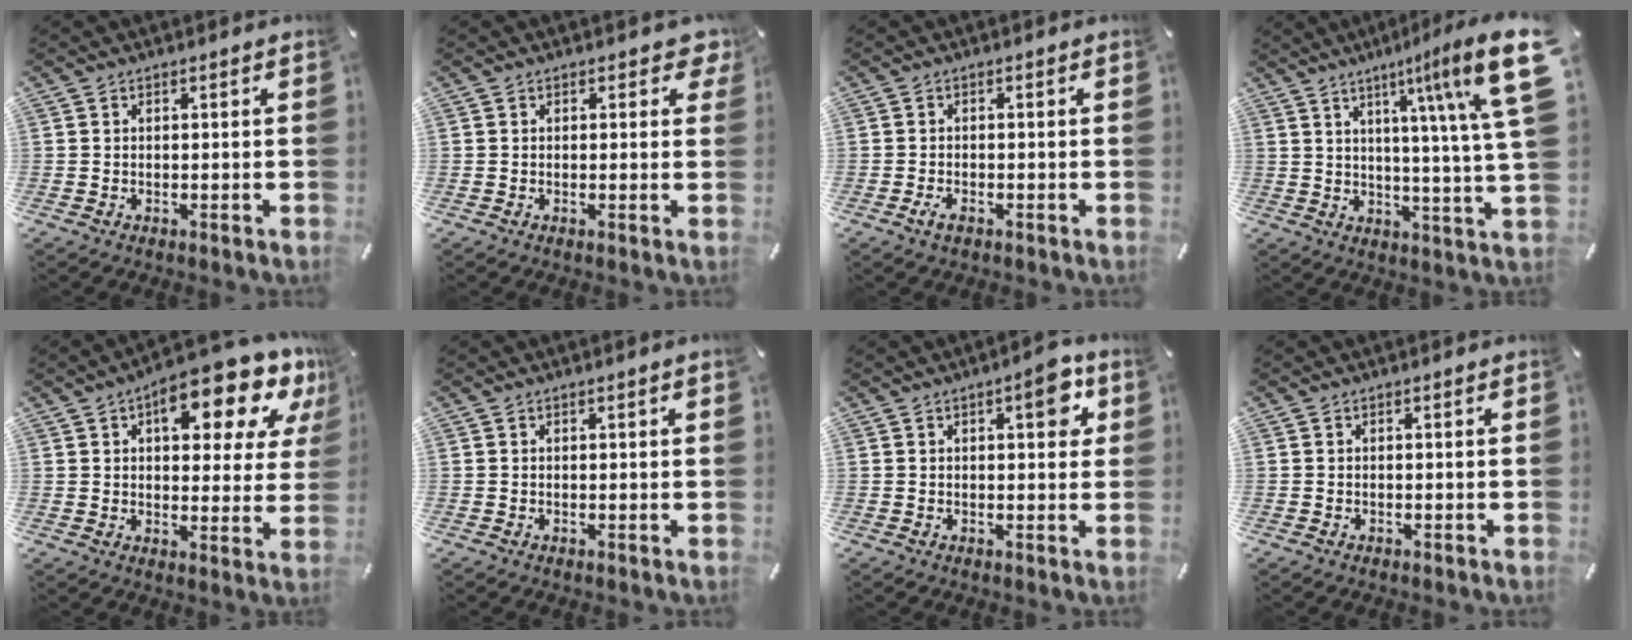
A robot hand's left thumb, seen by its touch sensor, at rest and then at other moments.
{"total": 2.6, "force": [1.1, 1.4, 1.8], "torque": [-0.016, -0.004, 0.014]}
{"total": 1.9, "force": [-1.1, 0.9, 1.3], "torque": [-0.029, 0.002, -0.022]}
{"total": 19.1, "force": [7.3, 2.0, 17.6], "torque": [-0.260, -0.043, 0.097]}
{"total": 18.8, "force": [10.5, 8.3, 13.2], "torque": [-0.169, -0.060, 0.166]}
{"total": 0.6, "force": [0.2, -0.1, 0.6], "torque": [-0.009, -0.001, 0.004]}
{"total": 7.0, "force": [2.6, 2.9, 5.9], "torque": [-0.061, -0.013, 0.032]}
{"total": 0.0}